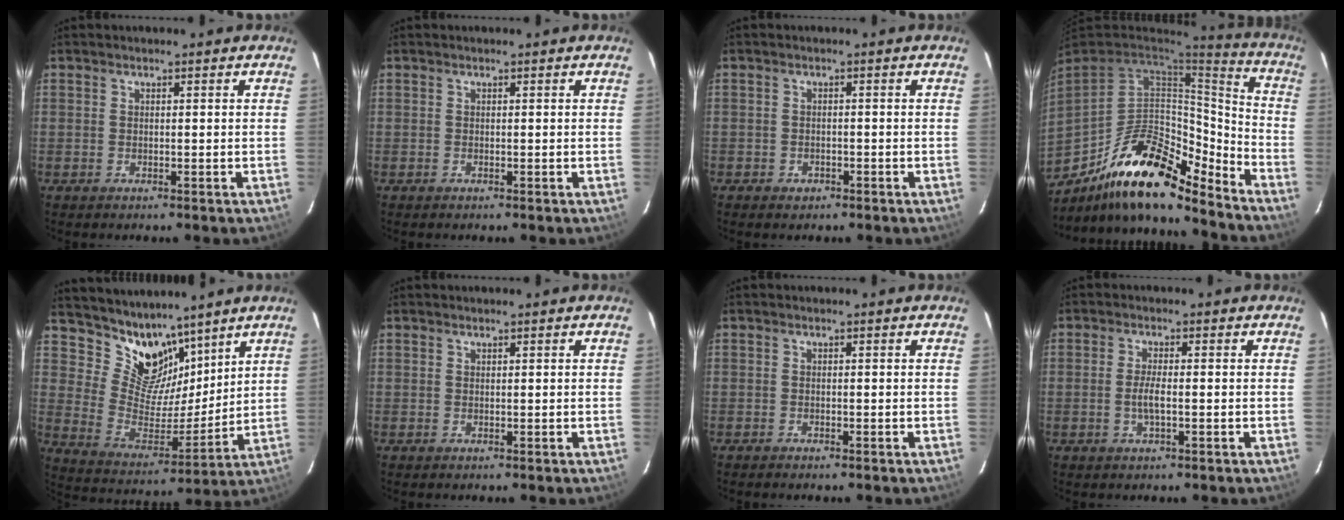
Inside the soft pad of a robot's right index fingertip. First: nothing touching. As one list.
[{"total": 0.0}, {"total": 1.9, "force": [-1.1, 1.5, 0.2], "torque": [-0.008, 0.003, -0.016]}, {"total": 21.3, "force": [-15.9, 6.7, 12.5], "torque": [-0.223, 0.005, -0.271]}, {"total": 12.8, "force": [10.2, 6.8, 3.8], "torque": [-0.075, -0.006, 0.198]}, {"total": 0.0}, {"total": 0.6, "force": [-0.6, 0.2, 0.1], "torque": [-0.005, -0.002, -0.011]}, {"total": 2.7, "force": [-0.7, 0.4, 2.6], "torque": [-0.051, -0.004, -0.012]}]